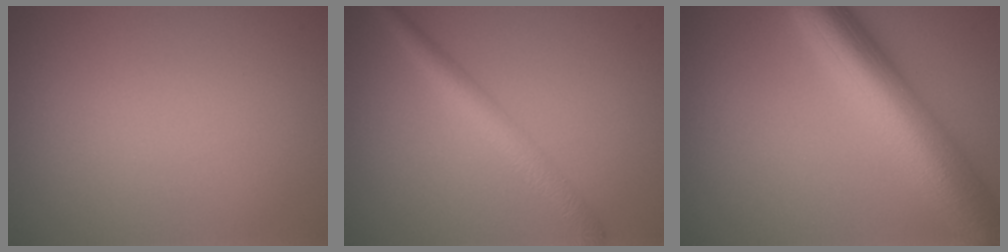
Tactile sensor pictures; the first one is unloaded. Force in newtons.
{"total": 3.1, "press": 3.1, "slide": 0.1}
{"total": 9.0, "press": 9.0, "slide": 0.3}